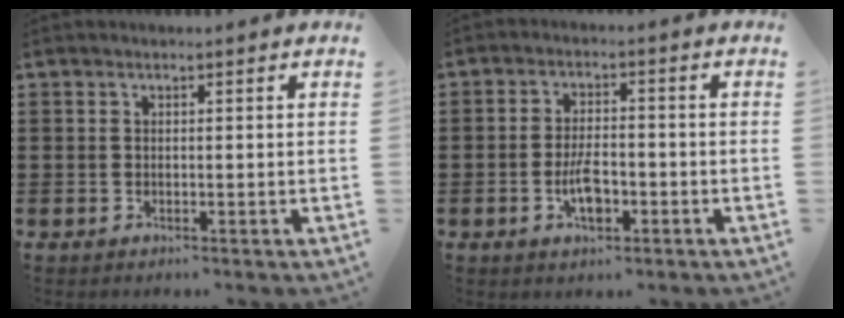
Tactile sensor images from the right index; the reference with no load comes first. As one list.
[{"total": 5.2, "force": [-1.8, 2.2, 4.3], "torque": [-0.086, 0.003, -0.034]}]